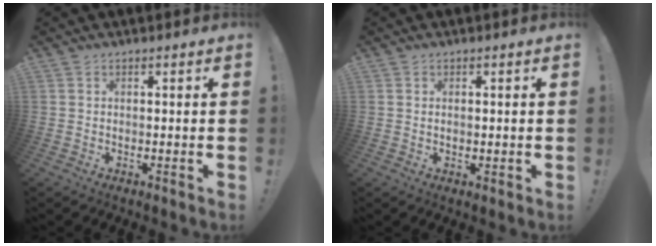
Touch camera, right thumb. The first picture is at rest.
{"total": 1.0, "force": [0.2, 0.7, 0.7], "torque": [-0.011, 0.002, 0.002]}